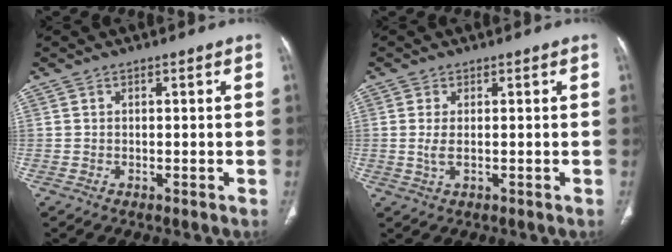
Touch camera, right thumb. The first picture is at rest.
{"total": 2.3, "force": [0.0, 0.7, 2.2], "torque": [-0.059, -0.004, 0.005]}